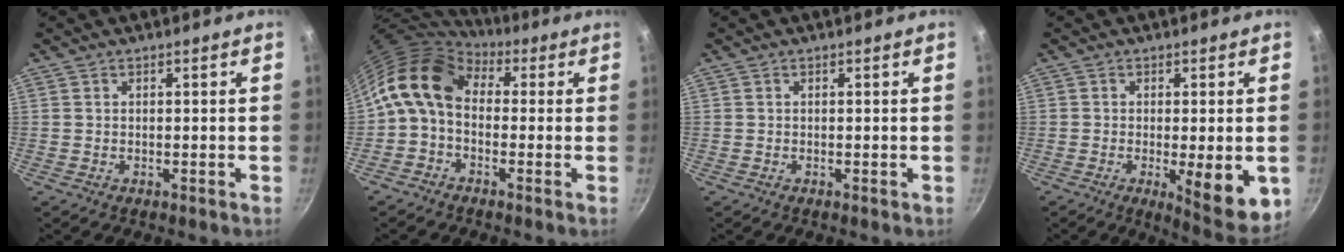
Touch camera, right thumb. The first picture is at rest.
{"total": 10.3, "force": [0.8, 7.3, 7.2], "torque": [-0.120, 0.026, -0.010]}
{"total": 0.0}
{"total": 10.2, "force": [-2.1, 2.8, 9.6], "torque": [-0.117, -0.011, -0.020]}